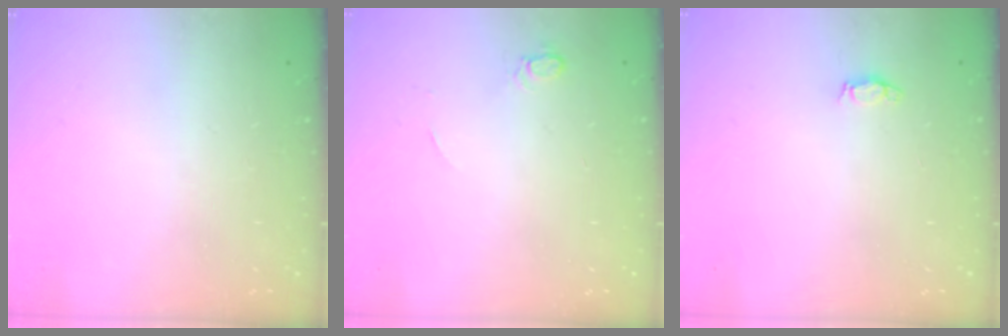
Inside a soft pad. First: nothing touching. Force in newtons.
{"total": 4.6, "press": 4.5, "slide": 0.6}
{"total": 2.9, "press": 2.9, "slide": 0.4}